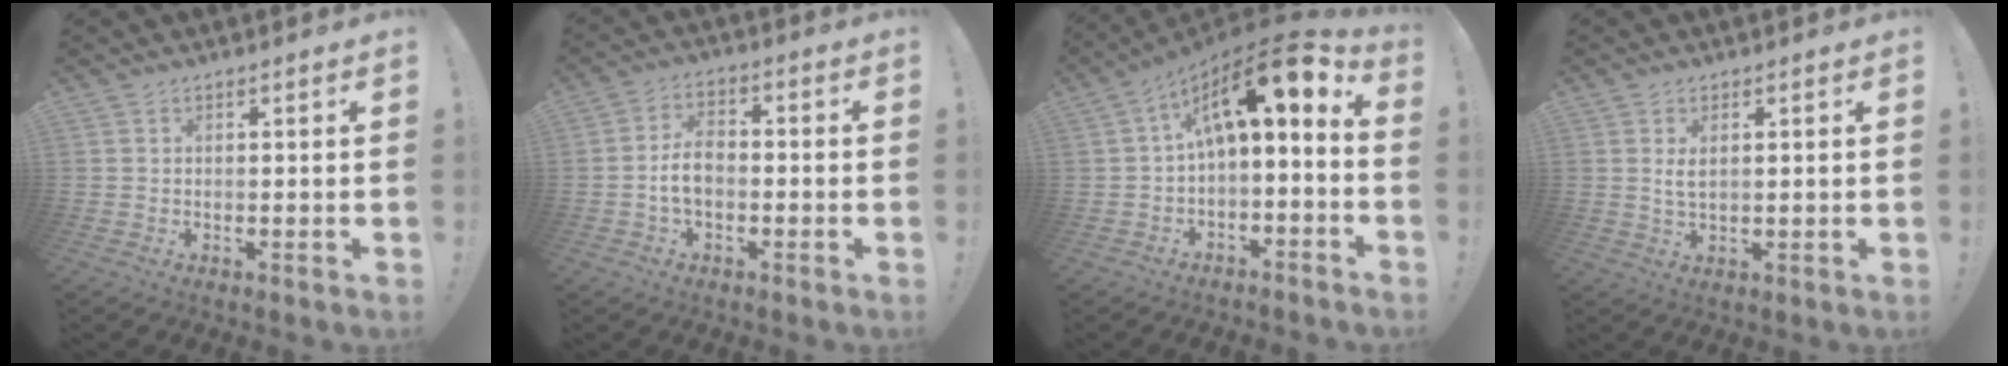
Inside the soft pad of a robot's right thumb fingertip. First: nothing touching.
{"total": 6.7, "force": [-1.4, 4.3, 5.0], "torque": [-0.097, 0.005, -0.027]}
{"total": 13.7, "force": [5.0, 3.9, 12.1], "torque": [-0.194, -0.036, 0.082]}
{"total": 2.7, "force": [1.0, 1.3, 2.2], "torque": [-0.031, -0.004, 0.014]}